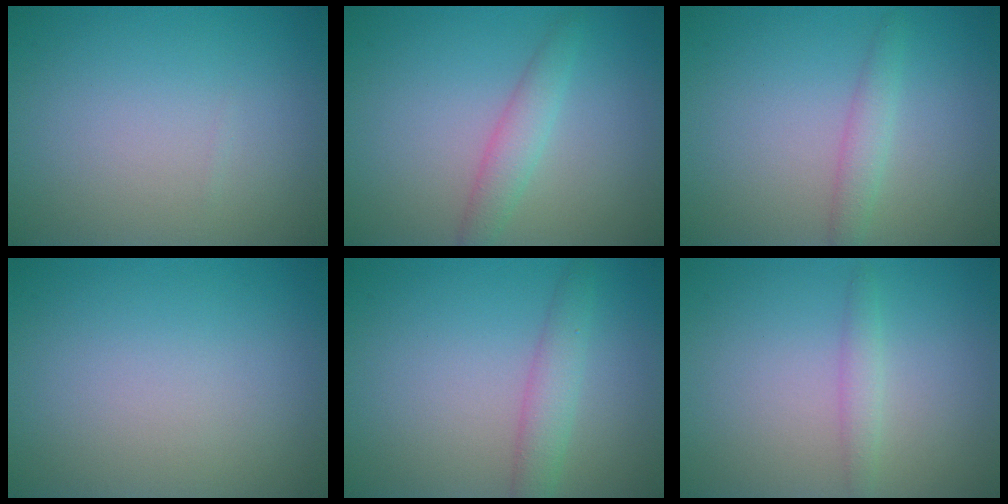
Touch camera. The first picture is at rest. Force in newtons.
{"total": 2.3, "press": 2.3, "slide": 0.0}
{"total": 1.7, "press": 1.7, "slide": 0.1}
{"total": 0.0}
{"total": 2.6, "press": 2.6, "slide": 0.1}
{"total": 1.3, "press": 1.3, "slide": 0.1}